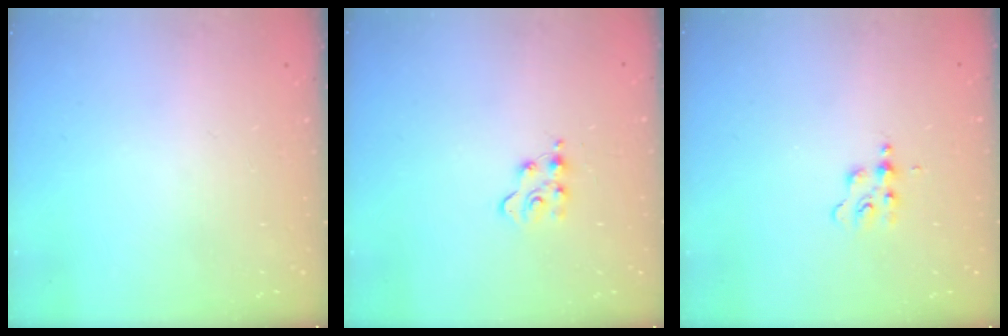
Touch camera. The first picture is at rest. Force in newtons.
{"total": 4.7, "press": 4.6, "slide": 0.6}
{"total": 3.9, "press": 3.9, "slide": 0.5}